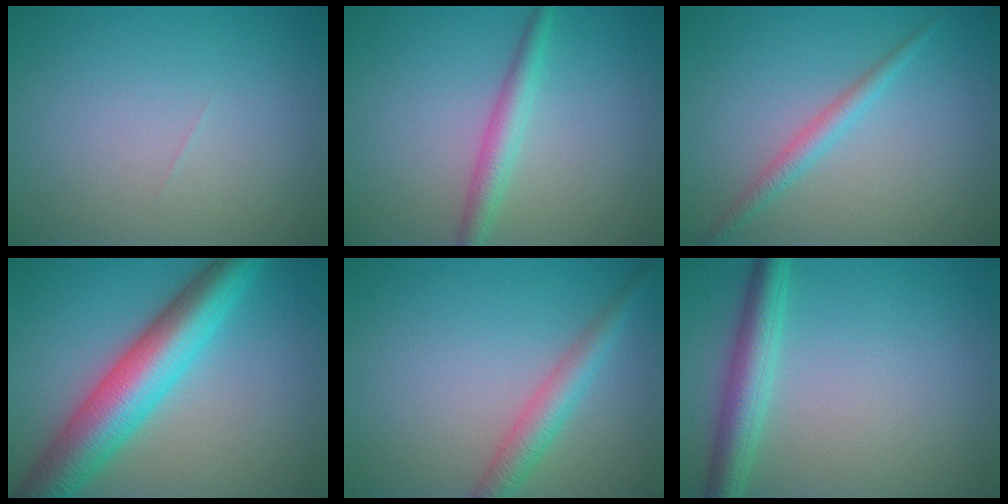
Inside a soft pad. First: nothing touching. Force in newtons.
{"total": 2.6, "press": 2.6, "slide": 0.0}
{"total": 2.0, "press": 2.0, "slide": 0.0}
{"total": 9.3, "press": 9.3, "slide": 0.1}
{"total": 3.1, "press": 3.1, "slide": 0.1}
{"total": 3.9, "press": 3.9, "slide": 0.1}